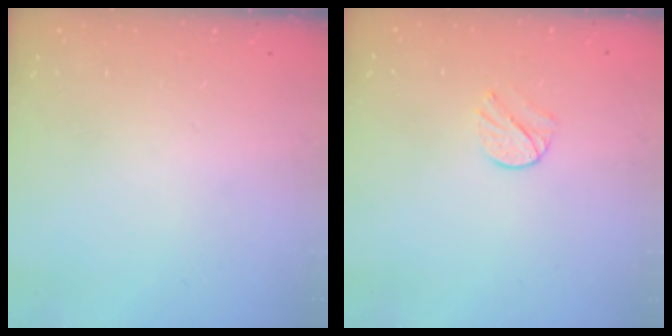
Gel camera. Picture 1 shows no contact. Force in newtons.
{"total": 5.0, "press": 5.0, "slide": 0.5}